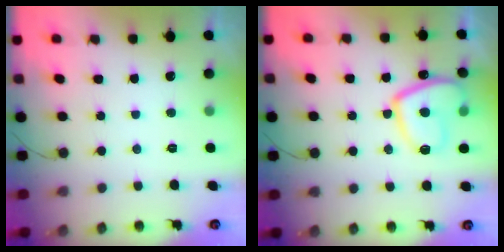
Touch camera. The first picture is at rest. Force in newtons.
{"total": 13.2, "press": 13.2, "slide": 1.5}